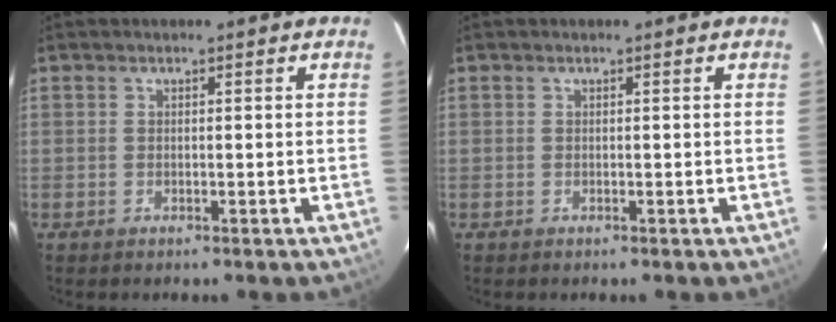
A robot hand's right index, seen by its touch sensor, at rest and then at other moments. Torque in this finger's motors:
{"motor_torque": [0.00, 0.00, 0.00, 0.00]}